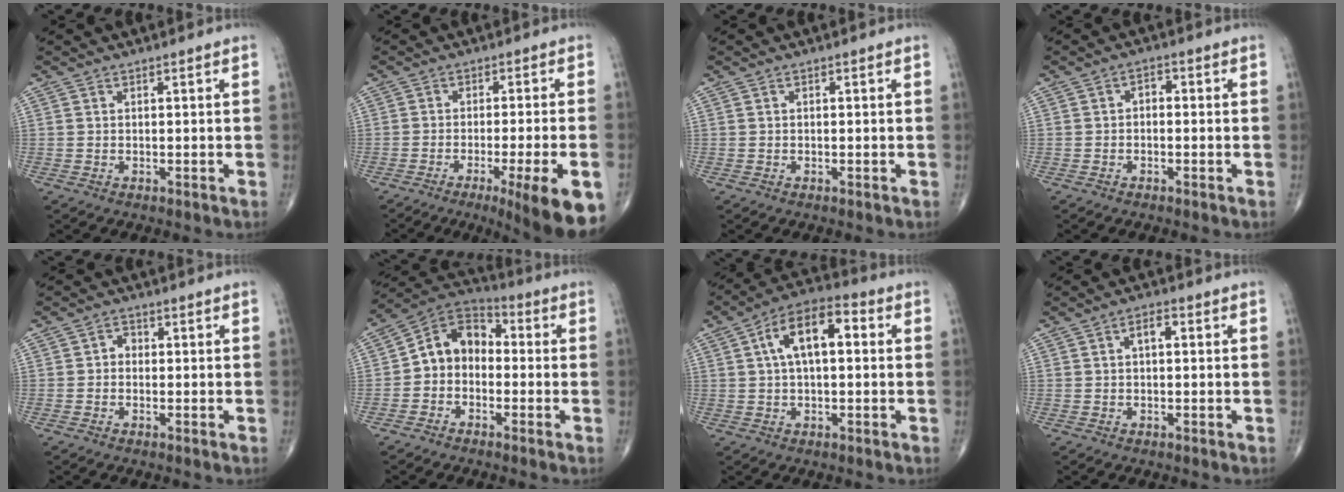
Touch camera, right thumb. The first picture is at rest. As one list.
[{"total": 14.6, "force": [-7.4, 1.8, 12.5], "torque": [-0.126, 0.002, -0.105]}, {"total": 0.0}, {"total": 2.1, "force": [-0.3, 1.4, 1.5], "torque": [-0.010, 0.013, -0.014]}, {"total": 1.9, "force": [-0.2, 1.5, 1.0], "torque": [-0.002, 0.008, -0.010]}, {"total": 9.7, "force": [-1.3, 7.6, 5.9], "torque": [-0.073, 0.042, -0.044]}, {"total": 11.6, "force": [2.2, 5.7, 9.9], "torque": [-0.162, 0.032, 0.026]}, {"total": 2.8, "force": [0.5, 1.4, 2.4], "torque": [-0.033, 0.010, 0.003]}]